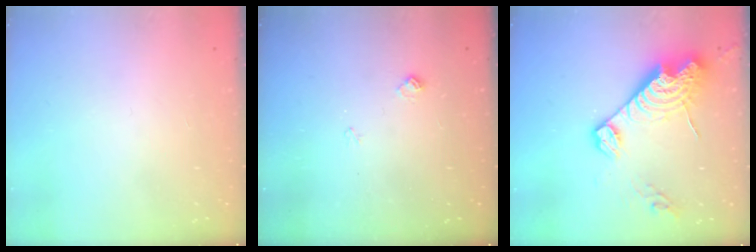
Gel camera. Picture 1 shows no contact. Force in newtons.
{"total": 5.9, "press": 5.8, "slide": 0.5}
{"total": 16.4, "press": 16.3, "slide": 1.5}